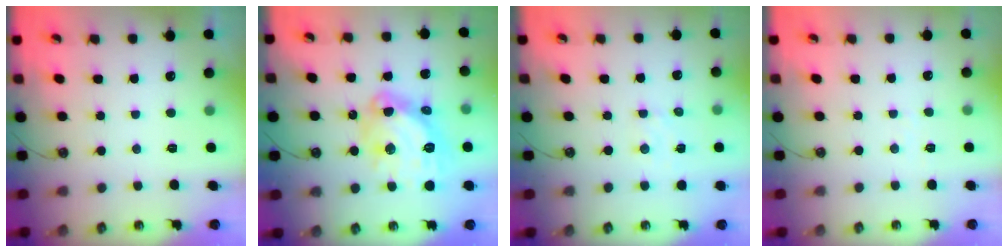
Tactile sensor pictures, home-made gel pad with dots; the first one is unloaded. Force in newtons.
{"total": 17.5, "press": 17.4, "slide": 1.7}
{"total": 3.6, "press": 3.6, "slide": 0.5}
{"total": 2.3, "press": 2.2, "slide": 0.4}